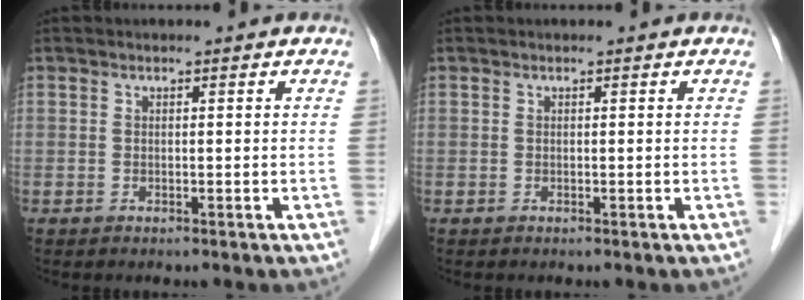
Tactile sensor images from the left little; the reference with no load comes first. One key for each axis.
{"total": 0.0}